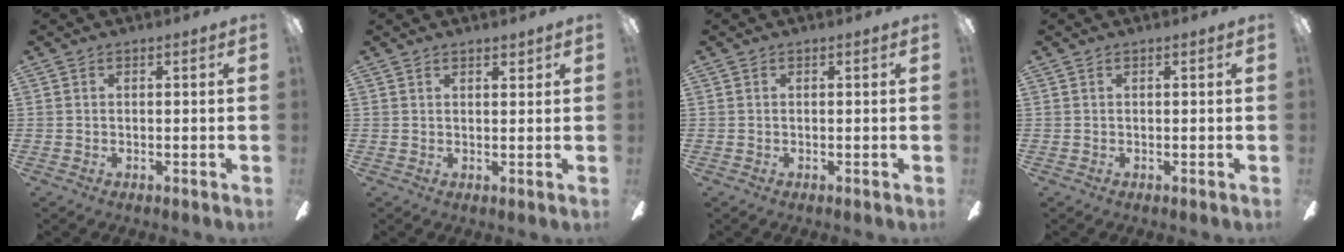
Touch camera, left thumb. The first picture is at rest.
{"total": 1.8, "force": [1.6, 0.4, 0.6], "torque": [-0.006, -0.007, 0.028]}
{"total": 0.0}
{"total": 0.0}